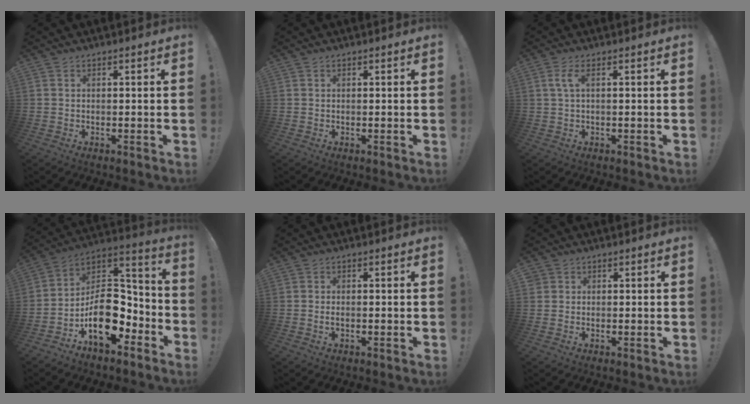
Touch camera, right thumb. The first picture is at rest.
{"total": 0.0}
{"total": 3.3, "force": [1.0, 0.6, 3.1], "torque": [-0.060, 0.002, 0.017]}
{"total": 17.7, "force": [-5.7, 11.6, 12.1], "torque": [-0.172, 0.028, -0.081]}
{"total": 0.9, "force": [-0.2, 0.4, 0.8], "torque": [-0.016, 0.002, -0.003]}
{"total": 1.5, "force": [0.8, 1.3, 0.2], "torque": [0.003, -0.004, 0.013]}